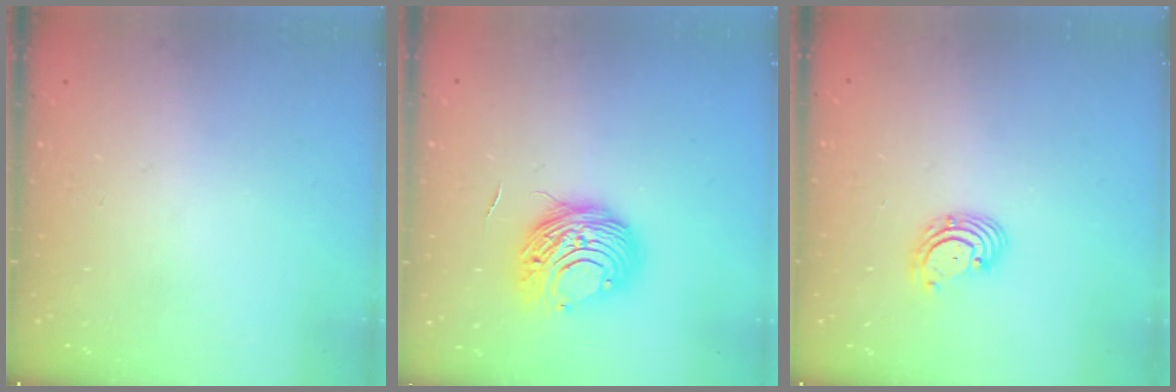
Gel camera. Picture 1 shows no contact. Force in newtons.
{"total": 10.0, "press": 10.0, "slide": 0.8}
{"total": 2.9, "press": 2.9, "slide": 0.1}